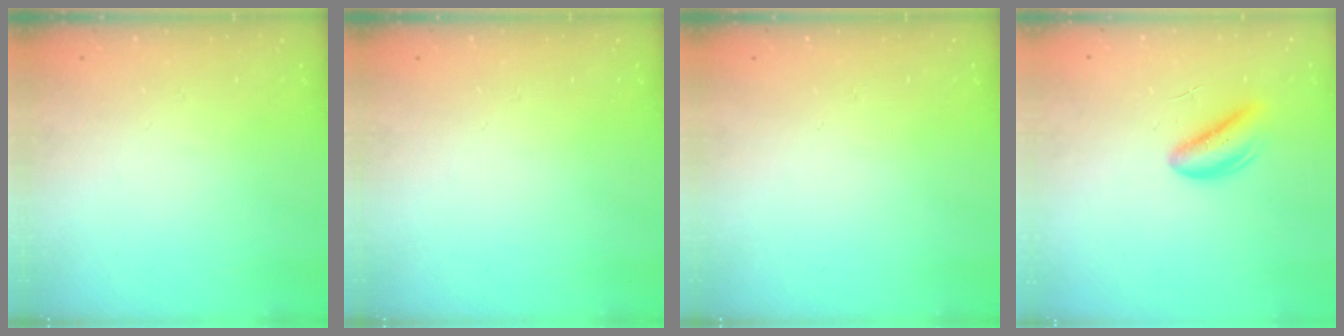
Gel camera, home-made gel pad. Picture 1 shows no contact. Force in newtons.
{"total": 0.0}
{"total": 0.0}
{"total": 4.1, "press": 4.1, "slide": 0.1}